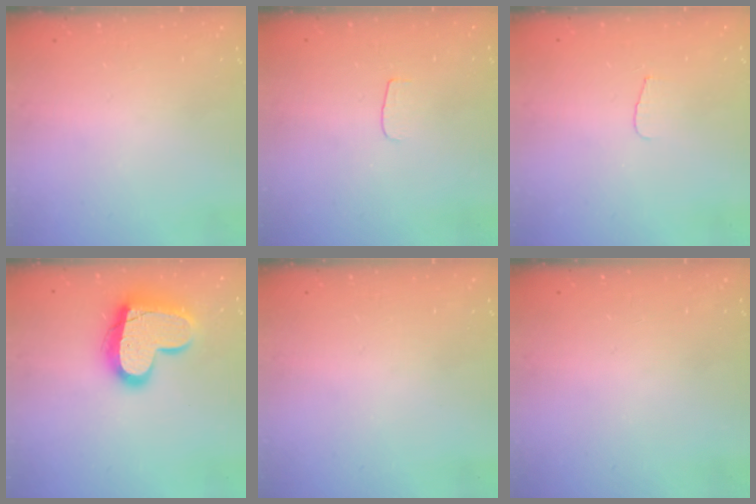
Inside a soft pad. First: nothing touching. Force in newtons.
{"total": 3.1, "press": 3.1, "slide": 0.3}
{"total": 3.3, "press": 3.3, "slide": 0.4}
{"total": 17.6, "press": 17.6, "slide": 1.2}
{"total": 0.0}
{"total": 0.0}